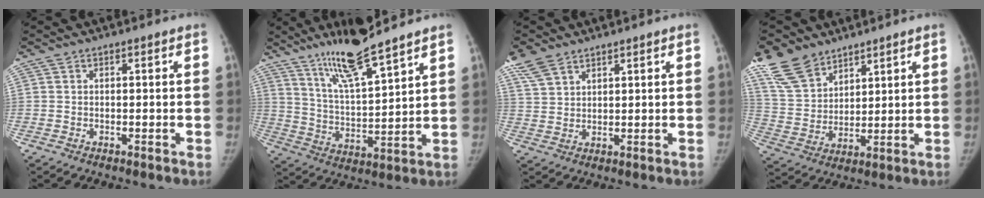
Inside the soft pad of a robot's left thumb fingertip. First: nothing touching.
{"total": 13.8, "force": [10.5, 1.5, 8.8], "torque": [-0.150, -0.063, 0.196]}
{"total": 5.8, "force": [4.4, 2.9, 2.4], "torque": [-0.049, -0.006, 0.098]}
{"total": 12.4, "force": [9.1, 6.8, 4.9], "torque": [-0.083, -0.033, 0.192]}